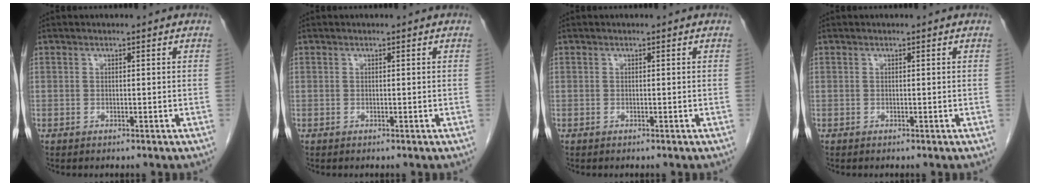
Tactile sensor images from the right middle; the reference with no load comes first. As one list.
[{"total": 0.0}, {"total": 0.0}, {"total": 0.0}]